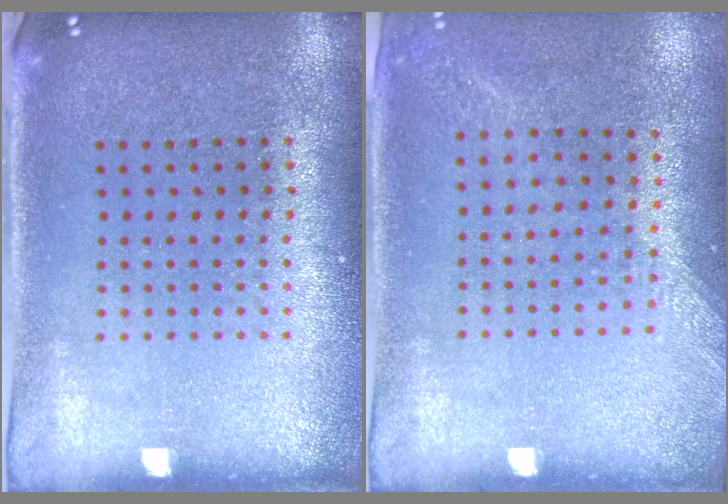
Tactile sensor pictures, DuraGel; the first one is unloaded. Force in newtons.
{"total": 1.3, "press": 1.0, "slide": 0.8}